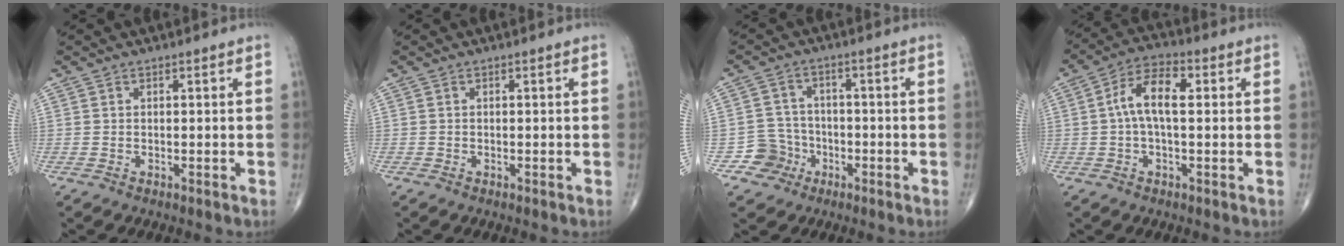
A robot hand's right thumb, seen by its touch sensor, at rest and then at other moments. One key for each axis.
{"total": 0.0}
{"total": 5.7, "fx": -2.6, "fy": 5.0, "fz": 0.0, "tx": 0.038, "ty": 0.019, "tz": -0.049}
{"total": 8.3, "fx": 1.0, "fy": 3.8, "fz": 7.4, "tx": -0.140, "ty": 0.027, "tz": 0.010}